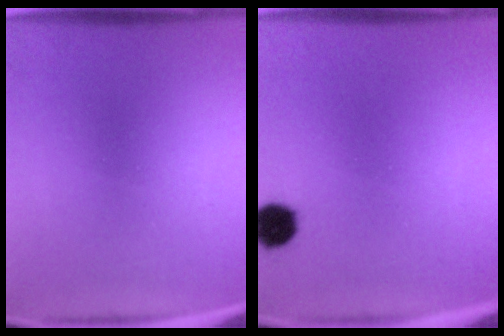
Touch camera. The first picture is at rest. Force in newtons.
{"total": 5.2}